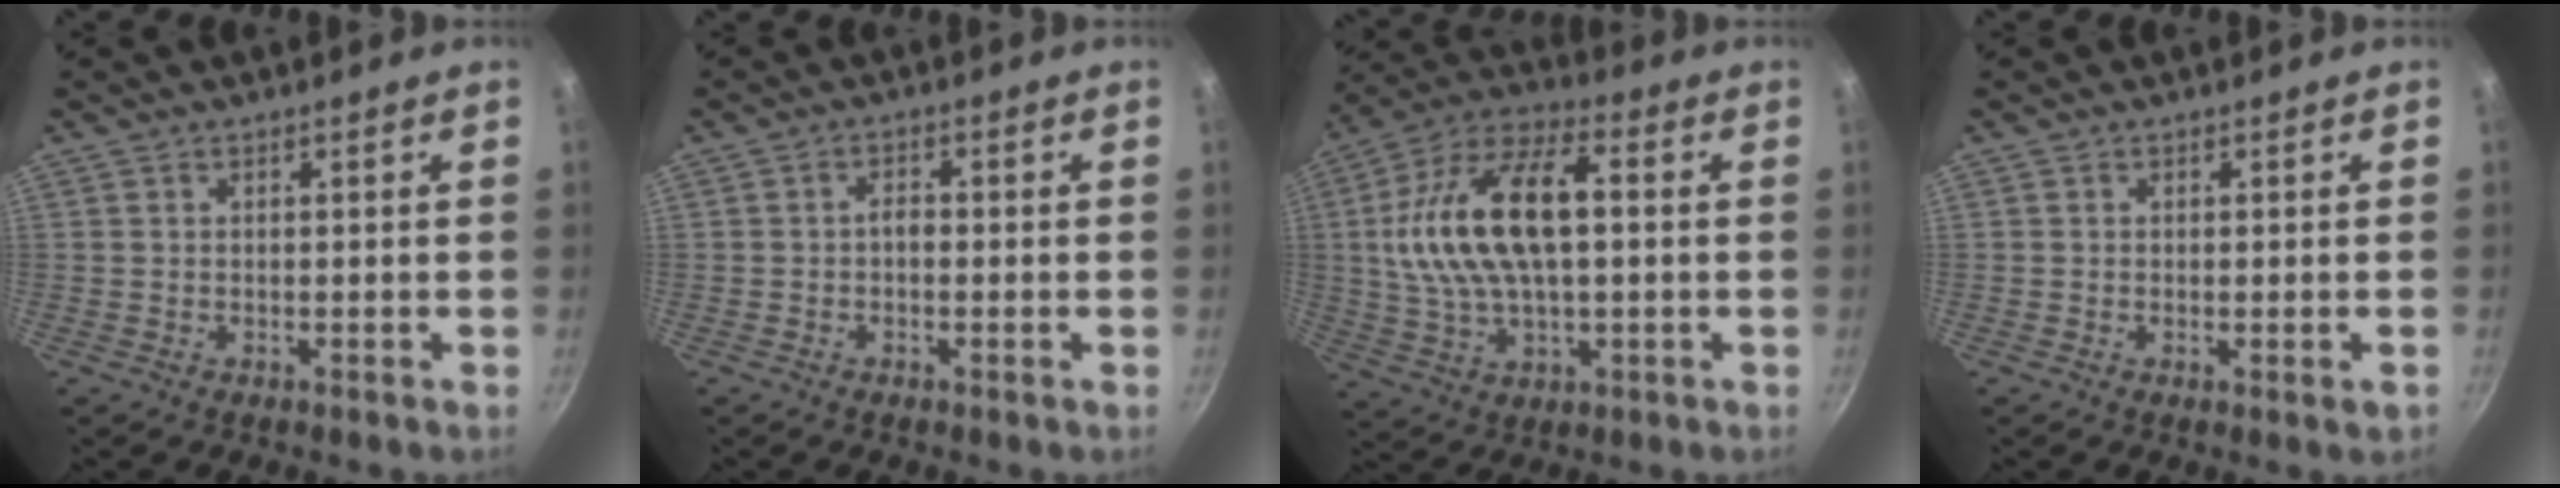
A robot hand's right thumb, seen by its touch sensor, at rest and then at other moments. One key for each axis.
{"total": 2.1, "fx": -0.4, "fy": 1.2, "fz": 1.7, "tx": -0.029, "ty": 0.009, "tz": -0.011}
{"total": 20.4, "fx": 1.8, "fy": 10.5, "fz": 17.3, "tx": -0.327, "ty": 0.026, "tz": 0.027}
{"total": 1.6, "fx": -0.3, "fy": 0.3, "fz": 1.5, "tx": -0.024, "ty": -0.003, "tz": -0.007}